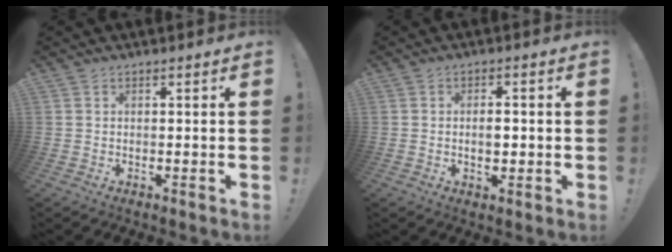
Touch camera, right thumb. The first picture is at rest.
{"total": 3.1, "force": [-0.4, 1.7, 2.6], "torque": [-0.029, 0.001, -0.012]}